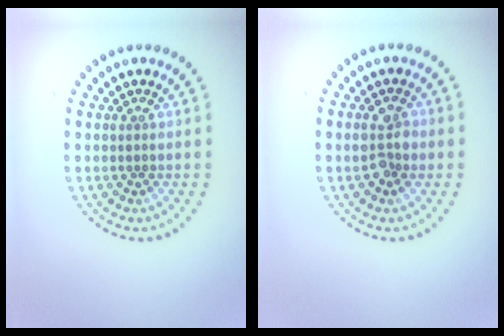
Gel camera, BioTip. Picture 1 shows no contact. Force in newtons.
{"total": 2.5, "press": 2.5, "slide": 0.1}